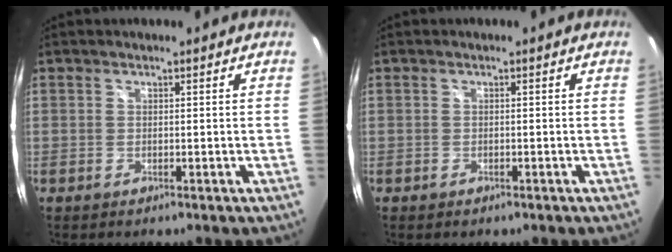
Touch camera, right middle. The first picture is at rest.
{"total": 0.9, "force": [-0.6, 0.5, 0.3], "torque": [-0.007, 0.000, -0.009]}